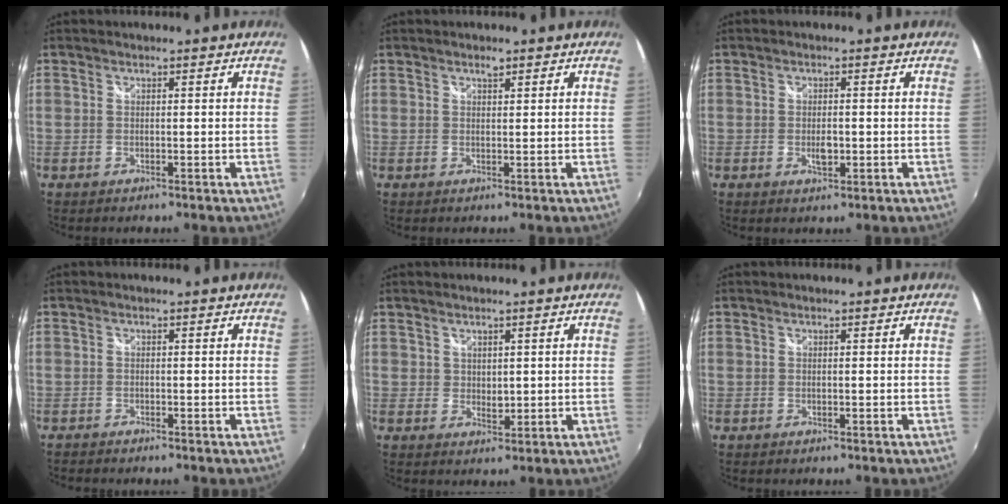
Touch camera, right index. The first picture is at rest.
{"total": 1.0, "force": [0.7, 0.4, 0.6], "torque": [-0.008, 0.003, 0.012]}
{"total": 2.7, "force": [-0.5, 1.4, 2.3], "torque": [-0.038, -0.003, -0.008]}
{"total": 1.7, "force": [-1.6, 0.3, 0.2], "torque": [-0.014, -0.010, -0.032]}
{"total": 2.2, "force": [1.0, 1.7, 1.0], "torque": [-0.011, -0.001, 0.019]}
{"total": 0.0}